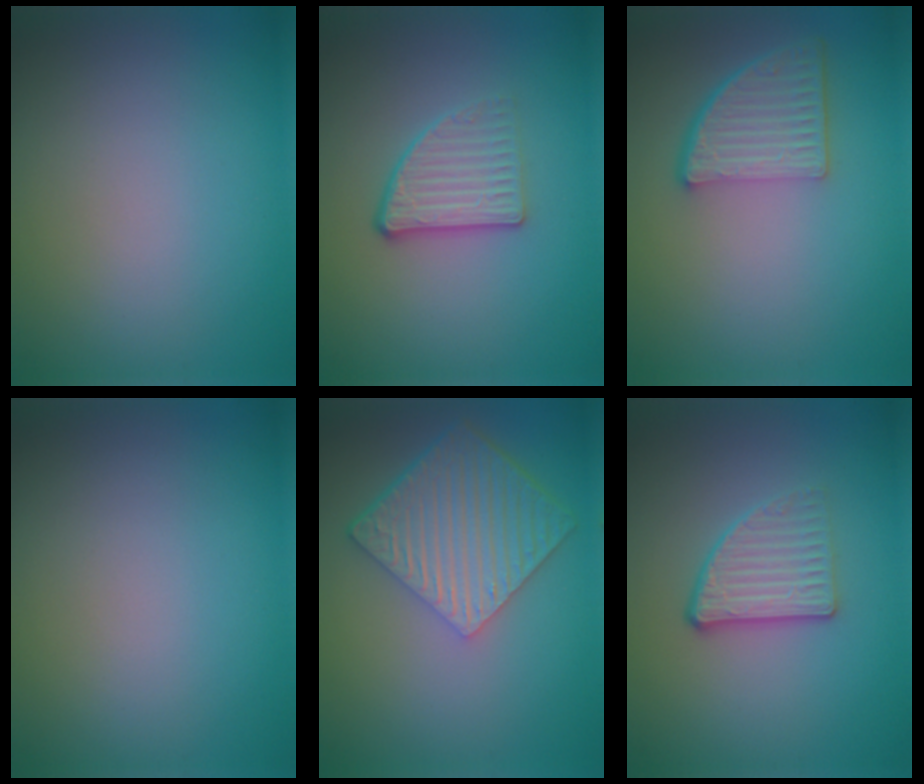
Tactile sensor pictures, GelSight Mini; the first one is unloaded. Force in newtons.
{"total": 2.8, "press": 2.5, "slide": 1.2}
{"total": 4.5, "press": 3.3, "slide": 3.1}
{"total": 0.0}
{"total": 6.9, "press": 4.8, "slide": 4.9}
{"total": 2.7, "press": 2.4, "slide": 1.1}